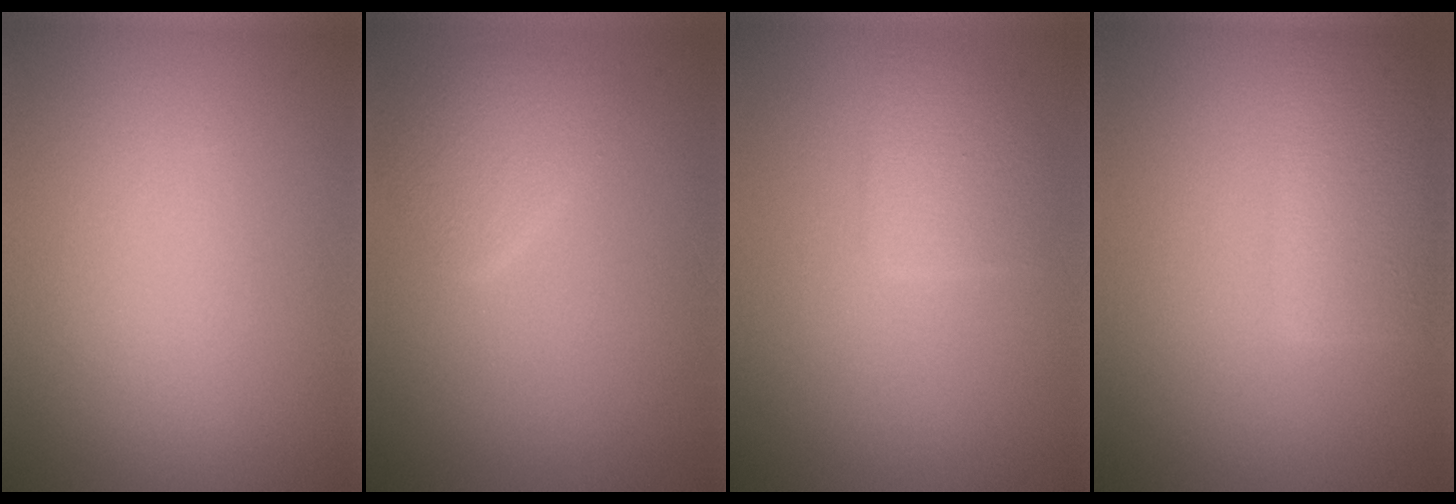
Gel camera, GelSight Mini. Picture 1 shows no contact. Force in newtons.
{"total": 2.4, "press": 2.4, "slide": 0.1}
{"total": 2.4, "press": 2.4, "slide": 0.2}
{"total": 3.8, "press": 3.8, "slide": 0.1}